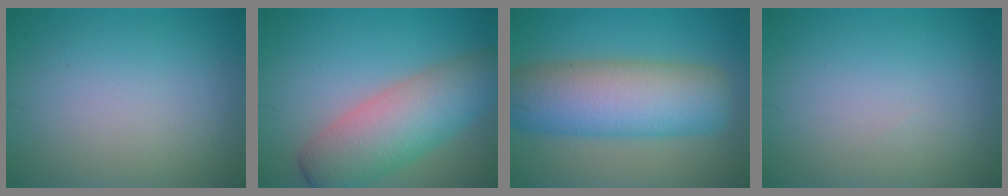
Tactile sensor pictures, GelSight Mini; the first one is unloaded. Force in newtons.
{"total": 7.6, "press": 7.6, "slide": 0.3}
{"total": 9.8, "press": 9.8, "slide": 0.4}
{"total": 0.0}